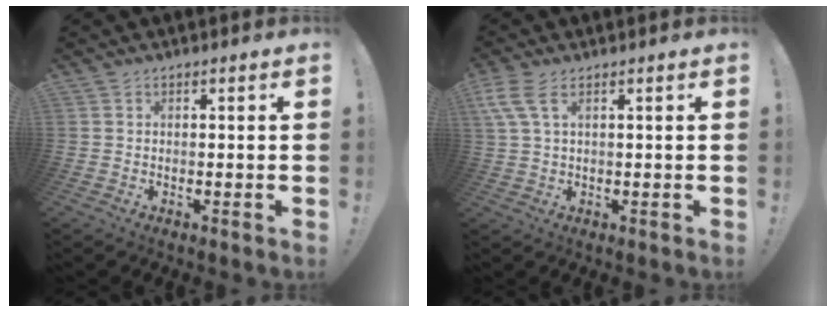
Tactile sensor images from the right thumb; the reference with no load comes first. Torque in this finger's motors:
{"motor_torque": [0.62, 0.63, 0.29, -0.37, 0.07]}